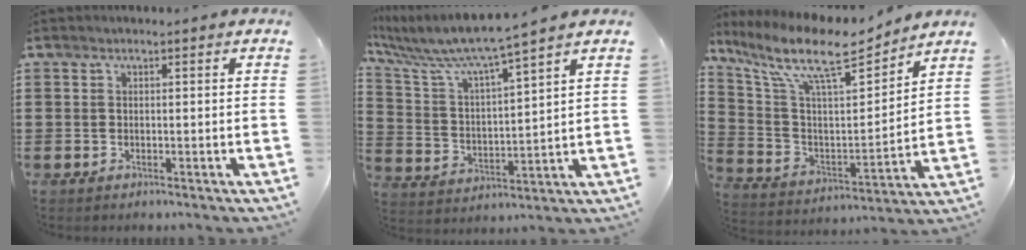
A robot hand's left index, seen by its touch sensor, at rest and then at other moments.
{"total": 6.8, "force": [6.1, -0.3, 3.0], "torque": [-0.088, -0.044, 0.098]}
{"total": 12.6, "force": [9.5, 2.9, 7.7], "torque": [-0.178, -0.051, 0.161]}